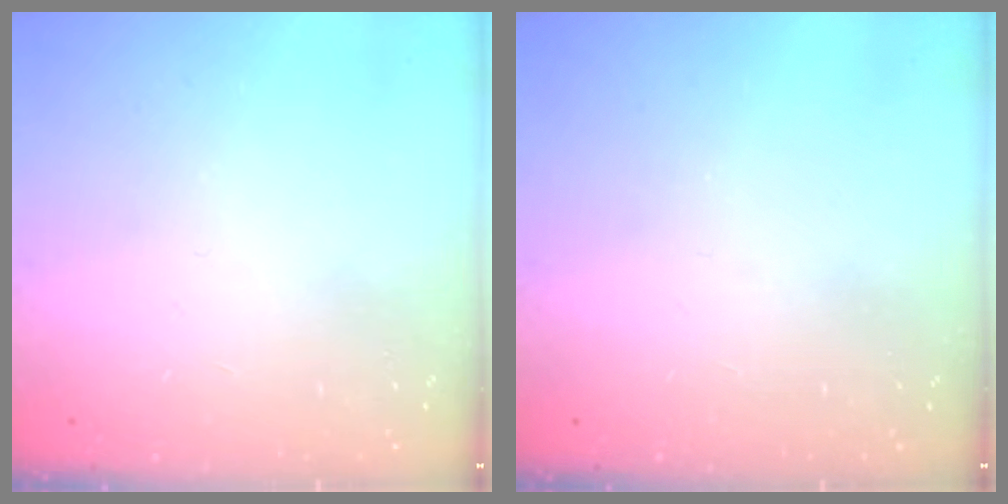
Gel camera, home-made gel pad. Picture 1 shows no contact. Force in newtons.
{"total": 0.0}